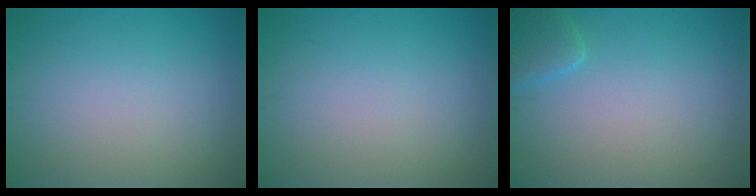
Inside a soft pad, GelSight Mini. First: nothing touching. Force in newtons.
{"total": 0.0}
{"total": 2.1, "press": 2.1, "slide": 0.2}